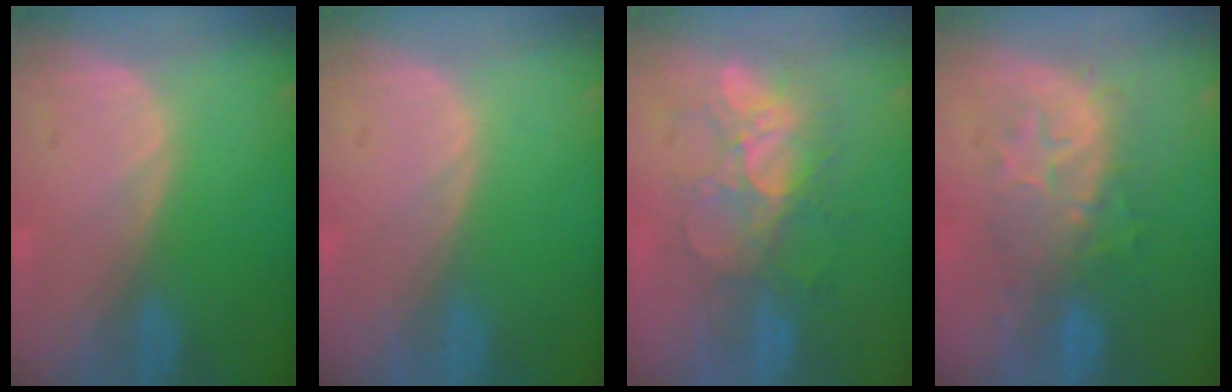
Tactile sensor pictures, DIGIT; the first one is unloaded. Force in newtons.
{"total": 0.0}
{"total": 8.2, "press": 7.7, "slide": 2.8}
{"total": 8.4, "press": 8.2, "slide": 2.0}